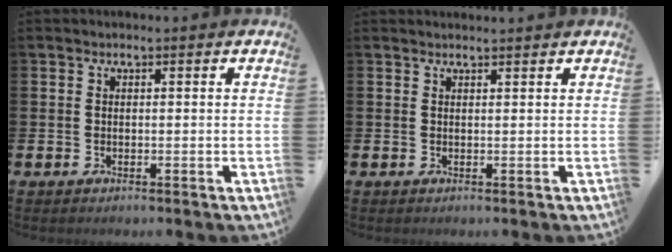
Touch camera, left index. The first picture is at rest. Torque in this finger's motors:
{"motor_torque": [0.16, -0.22, 0.03, 0.00]}